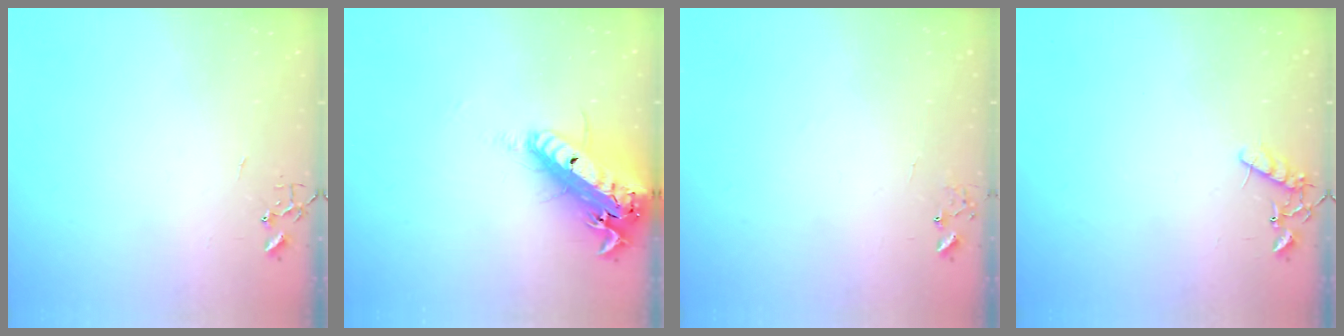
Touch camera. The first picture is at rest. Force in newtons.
{"total": 21.6, "press": 21.0, "slide": 5.0}
{"total": 6.5, "press": 6.5, "slide": 0.5}
{"total": 8.1, "press": 8.1, "slide": 0.3}